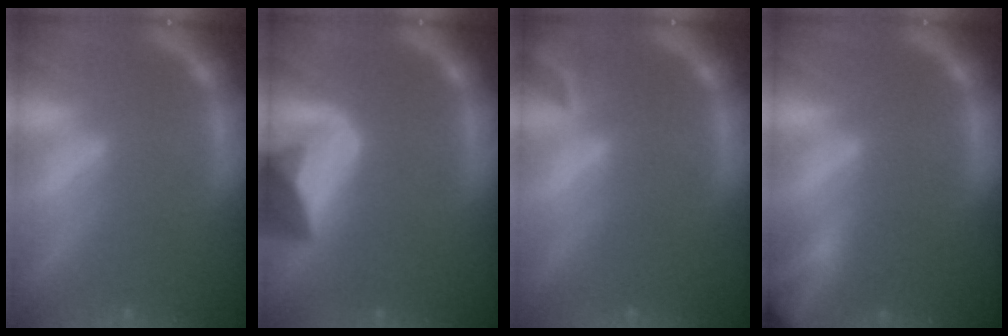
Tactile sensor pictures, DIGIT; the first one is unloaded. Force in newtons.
{"total": 9.4}
{"total": 1.9}
{"total": 8.4}